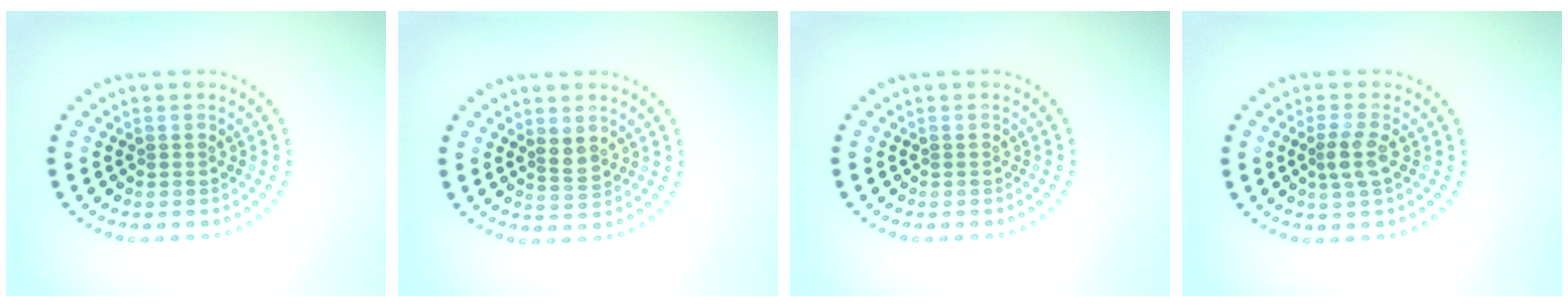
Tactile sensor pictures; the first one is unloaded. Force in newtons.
{"total": 1.7, "press": 1.5, "slide": 0.8}
{"total": 0.0}
{"total": 2.2, "press": 1.9, "slide": 1.1}